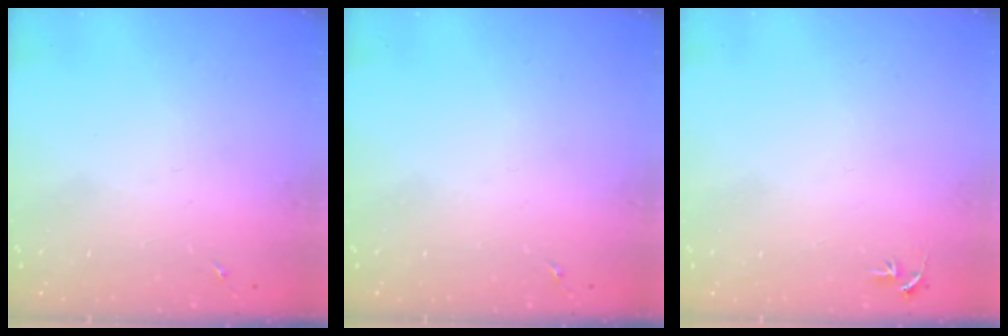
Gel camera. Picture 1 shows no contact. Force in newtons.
{"total": 0.0}
{"total": 3.1, "press": 3.1, "slide": 0.3}